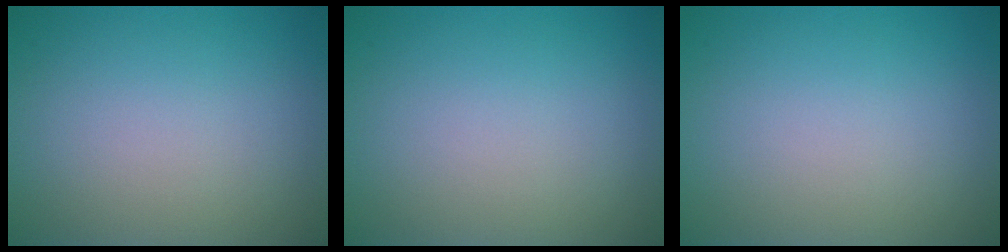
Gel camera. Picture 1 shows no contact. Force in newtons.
{"total": 0.0}
{"total": 0.0}